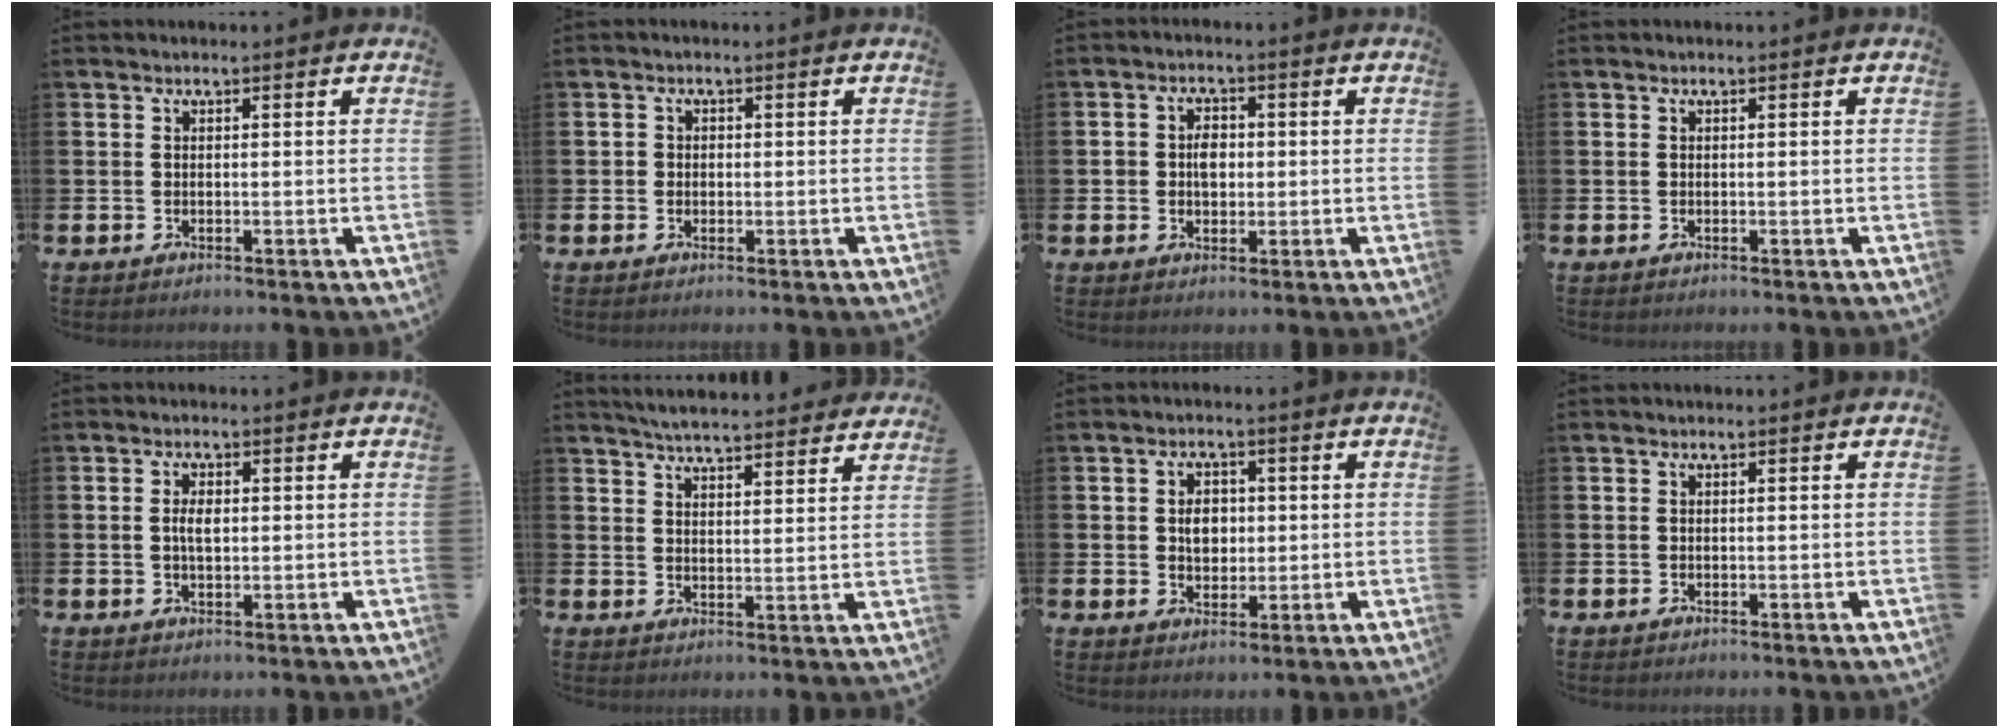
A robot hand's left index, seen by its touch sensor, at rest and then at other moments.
{"total": 1.1, "force": [-0.1, 1.0, 0.2], "torque": [0.008, 0.002, -0.007]}
{"total": 3.3, "force": [0.2, 2.5, 2.1], "torque": [-0.015, 0.000, -0.007]}
{"total": 0.0}
{"total": 2.5, "force": [0.4, 1.3, 2.1], "torque": [-0.028, 0.002, 0.001]}
{"total": 5.5, "force": [5.4, 0.3, 0.9], "torque": [-0.030, -0.030, 0.097]}
{"total": 3.7, "force": [0.5, 2.8, 2.4], "torque": [-0.030, 0.005, 0.001]}
{"total": 0.0}